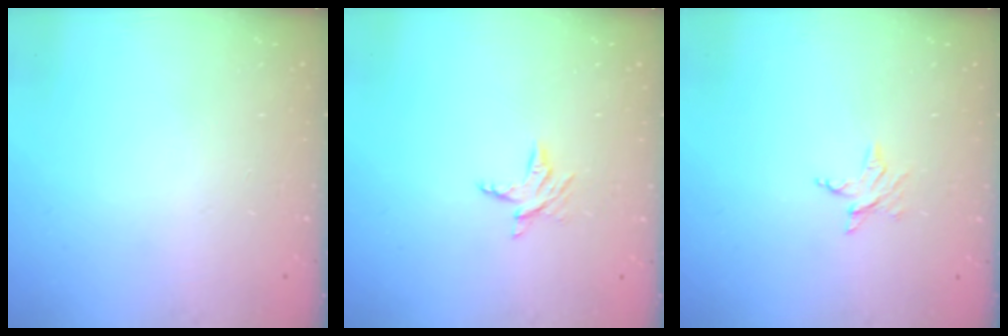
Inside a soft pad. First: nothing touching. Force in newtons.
{"total": 3.8, "press": 3.8, "slide": 0.4}
{"total": 2.5, "press": 2.5, "slide": 0.4}